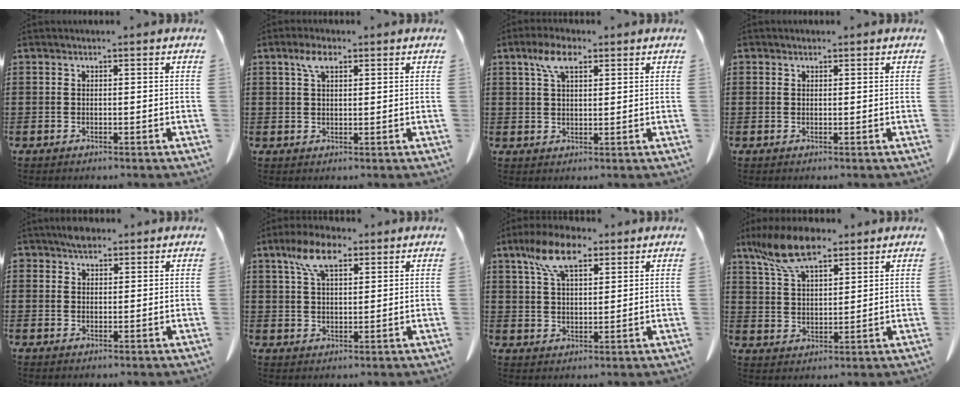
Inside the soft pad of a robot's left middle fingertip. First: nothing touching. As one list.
[{"total": 3.6, "force": [2.0, 1.6, 2.5], "torque": [-0.057, 0.007, 0.035]}, {"total": 5.5, "force": [3.0, 2.4, 3.9], "torque": [-0.086, 0.011, 0.054]}, {"total": 0.7, "force": [0.5, 0.4, 0.1], "torque": [-0.004, 0.003, 0.011]}, {"total": 2.7, "force": [2.1, 1.3, 1.0], "torque": [-0.016, 0.002, 0.039]}, {"total": 7.5, "force": [4.4, 3.5, 5.0], "torque": [-0.104, 0.008, 0.079]}, {"total": 9.0, "force": [5.8, 3.9, 5.7], "torque": [-0.121, 0.002, 0.104]}, {"total": 10.7, "force": [7.5, 3.9, 6.5], "torque": [-0.152, -0.008, 0.139]}]